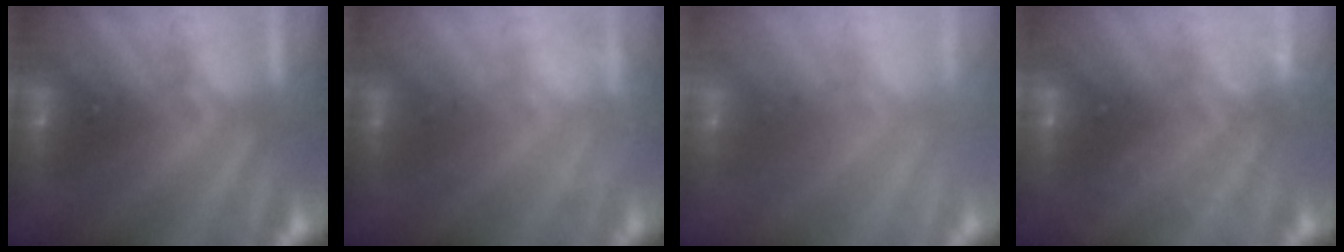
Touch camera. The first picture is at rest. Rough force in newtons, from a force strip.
{"total": 2.7}
{"total": 6.9}
{"total": 2.2}